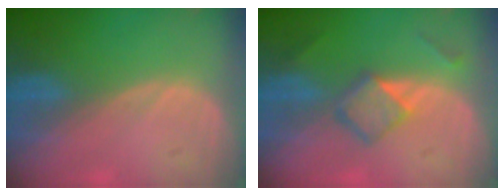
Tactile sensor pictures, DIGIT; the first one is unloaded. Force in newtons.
{"total": 5.1, "press": 4.7, "slide": 1.9}